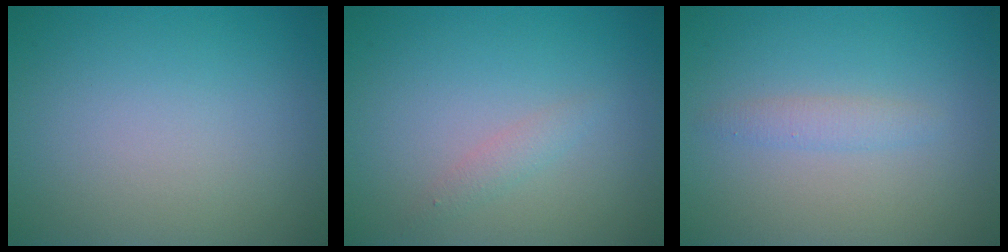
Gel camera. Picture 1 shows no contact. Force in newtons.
{"total": 1.1, "press": 1.1, "slide": 0.1}
{"total": 1.3, "press": 1.3, "slide": 0.0}